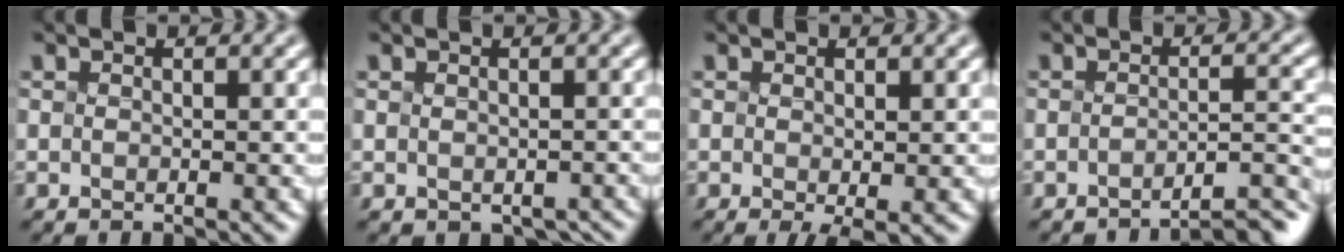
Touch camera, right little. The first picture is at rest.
{"total": 2.1, "force": [-1.0, 1.3, 1.2], "torque": [-0.014, -0.013, -0.006]}
{"total": 1.5, "force": [-0.2, 0.2, 1.5], "torque": [-0.023, -0.009, -0.004]}
{"total": 4.2, "force": [-3.4, 0.6, 2.3], "torque": [-0.020, 0.015, -0.054]}